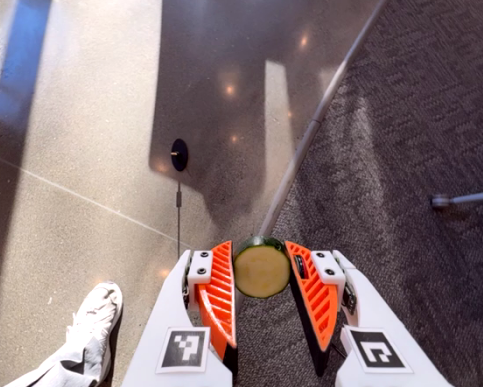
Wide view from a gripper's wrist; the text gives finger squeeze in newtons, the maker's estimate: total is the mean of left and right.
{"total": 8.6, "left": 8.3, "right": 9.0}